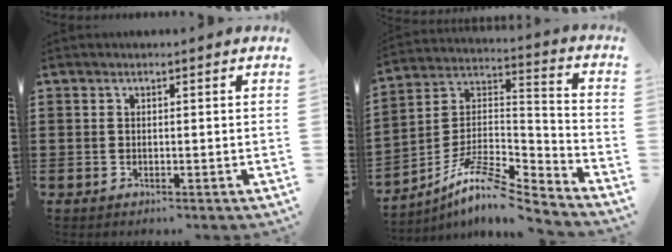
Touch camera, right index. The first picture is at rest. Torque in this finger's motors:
{"motor_torque": [1.03, -1.05, 0.17, 0.03]}